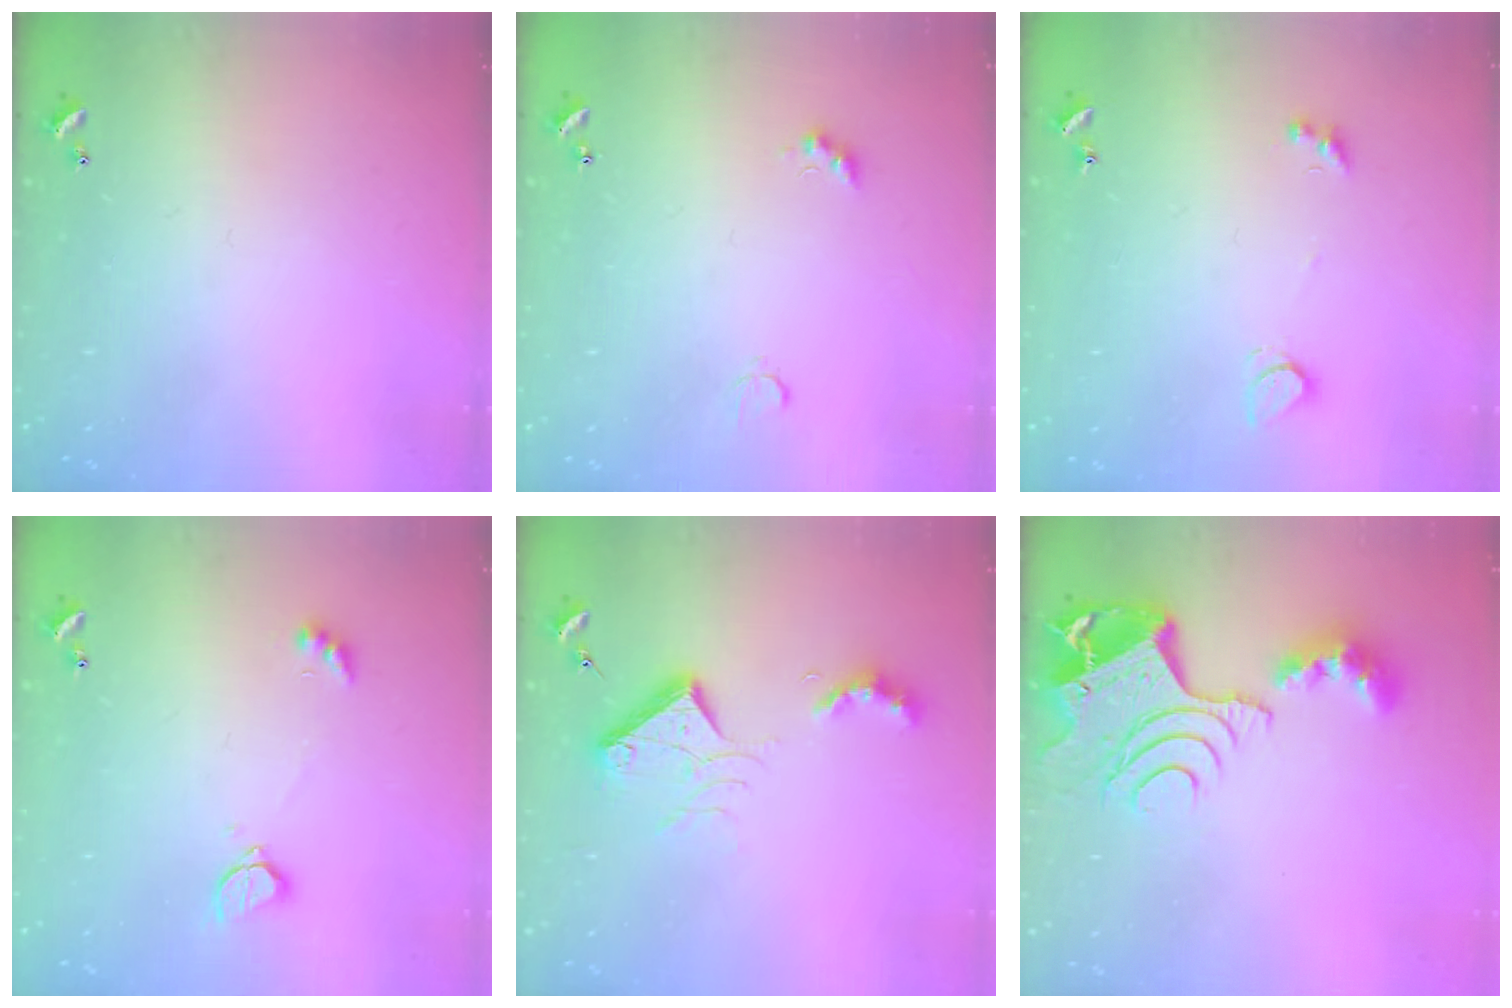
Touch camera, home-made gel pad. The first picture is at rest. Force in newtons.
{"total": 2.2, "press": 2.1, "slide": 0.6}
{"total": 2.5, "press": 2.4, "slide": 0.5}
{"total": 2.6, "press": 2.5, "slide": 0.7}
{"total": 10.7, "press": 10.7, "slide": 0.9}
{"total": 11.7, "press": 11.6, "slide": 1.3}